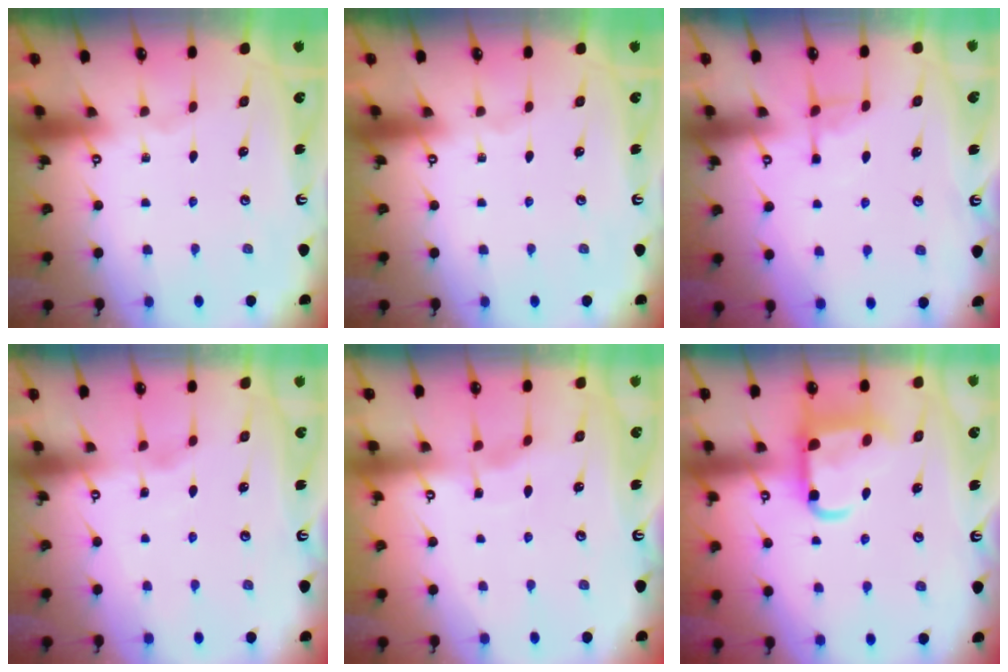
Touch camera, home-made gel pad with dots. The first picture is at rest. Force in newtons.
{"total": 0.0}
{"total": 4.2, "press": 4.1, "slide": 0.9}
{"total": 2.9, "press": 2.9, "slide": 0.4}
{"total": 3.4, "press": 3.3, "slide": 0.4}
{"total": 13.2, "press": 13.2, "slide": 1.6}